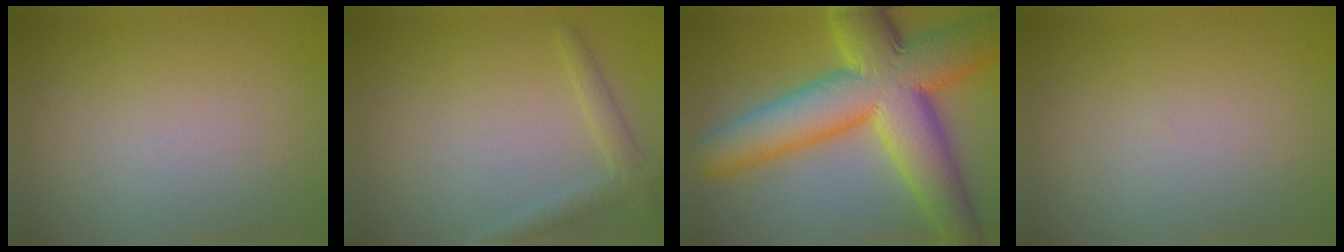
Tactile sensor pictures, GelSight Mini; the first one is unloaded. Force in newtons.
{"total": 2.0, "press": 2.0, "slide": 0.1}
{"total": 14.3, "press": 14.3, "slide": 0.2}
{"total": 0.0}